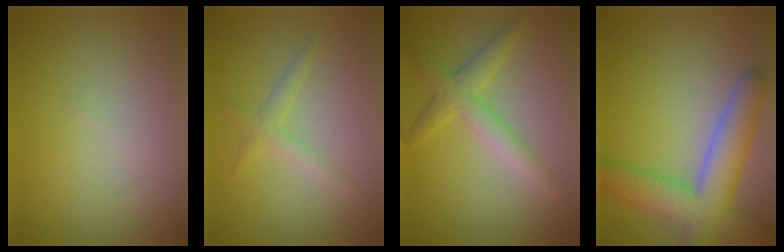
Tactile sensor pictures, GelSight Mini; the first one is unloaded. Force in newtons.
{"total": 1.6, "press": 1.6, "slide": 0.1}
{"total": 3.4, "press": 3.4, "slide": 0.1}
{"total": 7.6, "press": 7.5, "slide": 0.5}